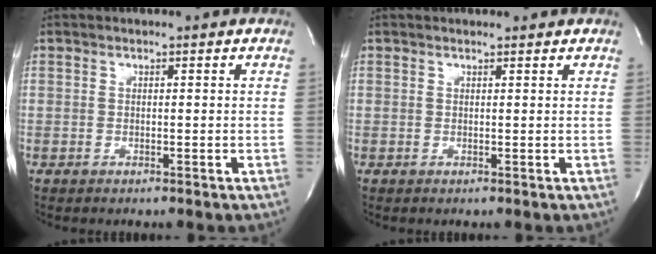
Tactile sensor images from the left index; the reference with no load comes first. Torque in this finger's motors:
{"motor_torque": [0.04, -0.04, -0.06, -0.01]}